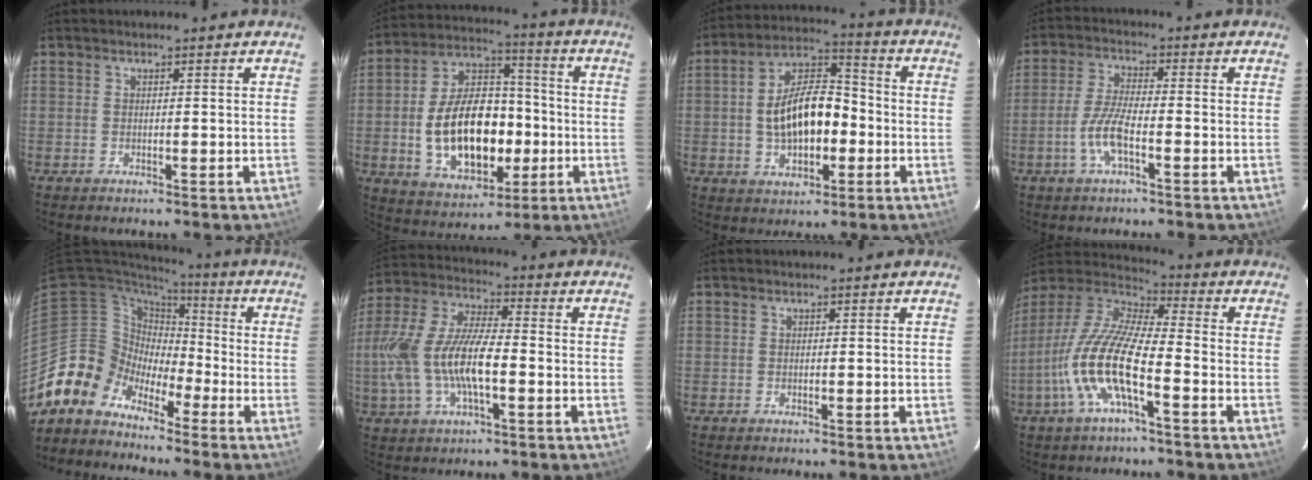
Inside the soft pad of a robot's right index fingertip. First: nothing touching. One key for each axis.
{"total": 18.8, "fx": -3.2, "fy": 11.5, "fz": 14.6, "tx": -0.285, "ty": 0.024, "tz": -0.034}
{"total": 13.3, "fx": -2.0, "fy": 7.2, "fz": 11.0, "tx": -0.207, "ty": 0.024, "tz": -0.026}
{"total": 6.5, "fx": -2.8, "fy": 1.4, "fz": 5.7, "tx": -0.124, "ty": 0.001, "tz": -0.056}
{"total": 8.2, "fx": -5.8, "fy": 5.8, "fz": -1.0, "tx": 0.007, "ty": 0.045, "tz": -0.130}
{"total": 16.7, "fx": -3.3, "fy": 6.5, "fz": 15.0, "tx": -0.318, "ty": 0.001, "tz": -0.060}
{"total": 0.0}
{"total": 15.3, "fx": -6.0, "fy": 3.4, "fz": 13.6, "tx": -0.279, "ty": -0.011, "tz": -0.124}